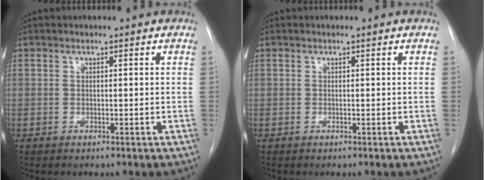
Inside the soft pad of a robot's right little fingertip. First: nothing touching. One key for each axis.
{"total": 0.0}